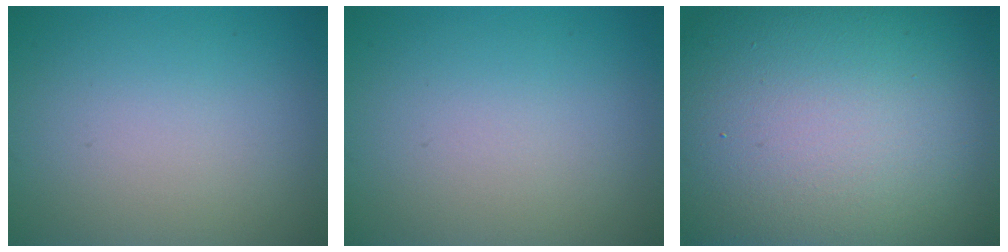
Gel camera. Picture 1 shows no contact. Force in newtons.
{"total": 0.0}
{"total": 21.9, "press": 21.9, "slide": 1.3}